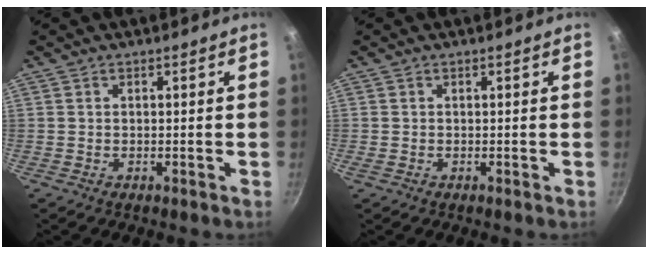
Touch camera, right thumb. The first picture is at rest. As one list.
[{"total": 0.0}]